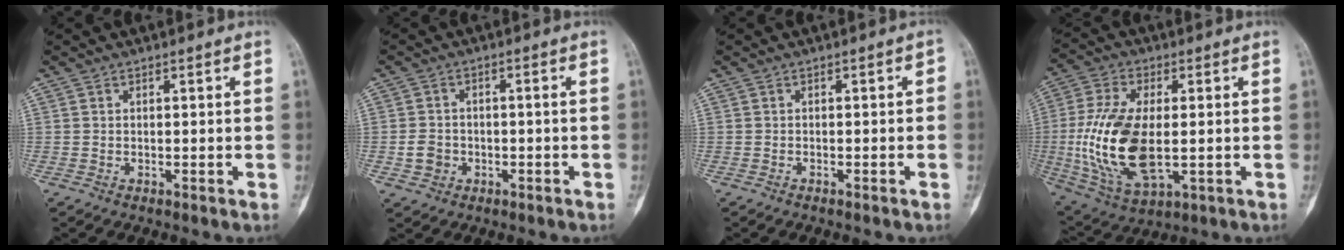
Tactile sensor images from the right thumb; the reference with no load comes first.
{"total": 3.6, "force": [-1.2, 2.9, 1.7], "torque": [-0.023, 0.016, -0.020]}
{"total": 1.2, "force": [-0.6, 0.5, 0.9], "torque": [-0.010, 0.019, -0.012]}
{"total": 17.8, "force": [-1.1, 8.9, 15.4], "torque": [-0.322, -0.008, -0.008]}